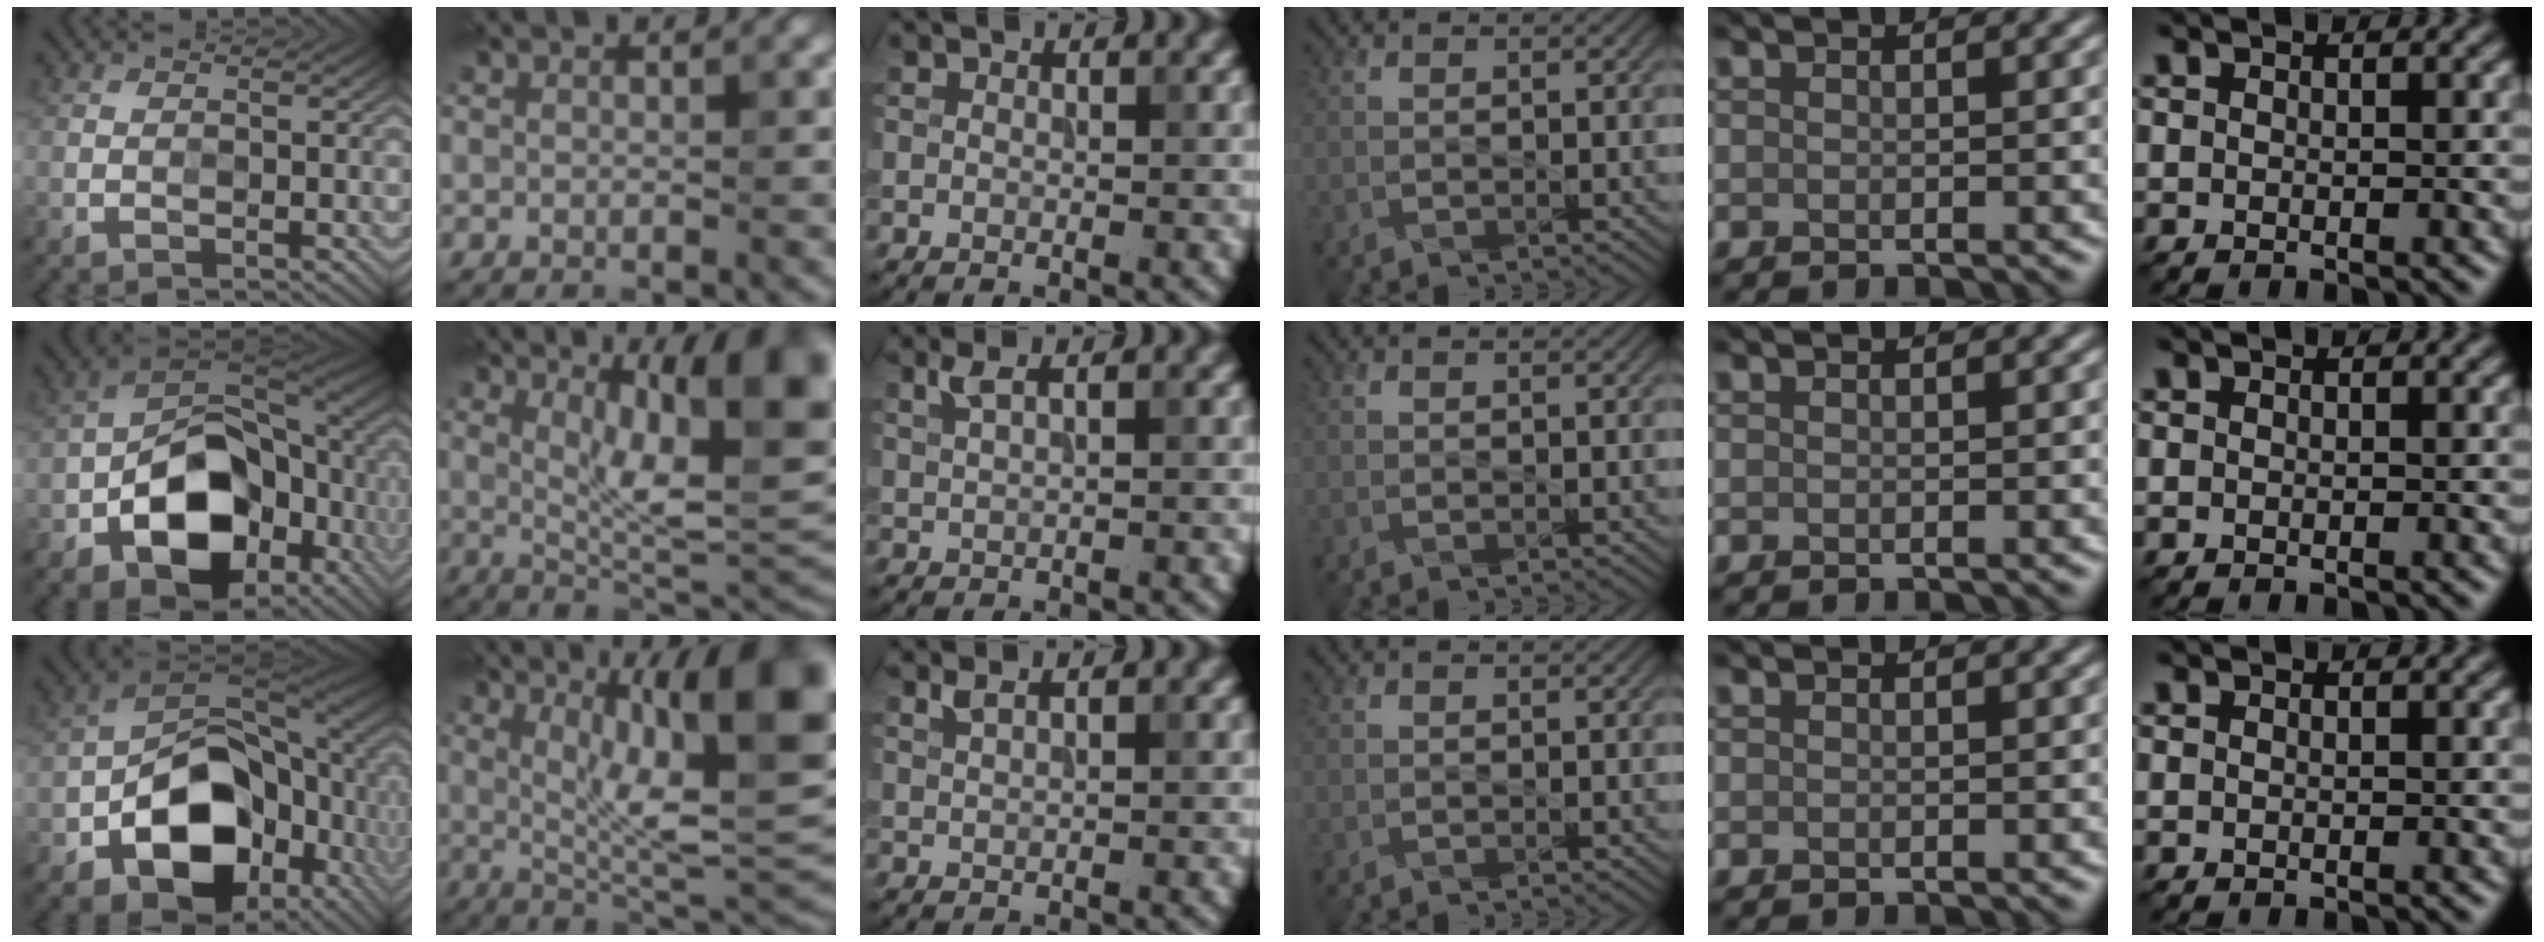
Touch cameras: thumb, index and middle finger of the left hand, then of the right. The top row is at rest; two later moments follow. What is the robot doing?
{"motion": "press", "object": "stopwatch"}